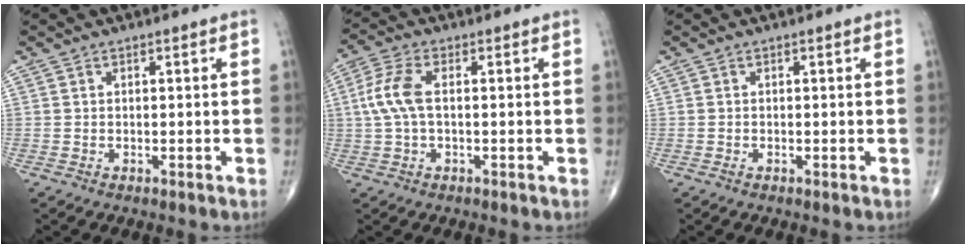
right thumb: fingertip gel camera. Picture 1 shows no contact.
{"total": 6.7, "force": [0.4, 3.1, 6.0], "torque": [-0.153, 0.016, 0.004]}
{"total": 0.0}